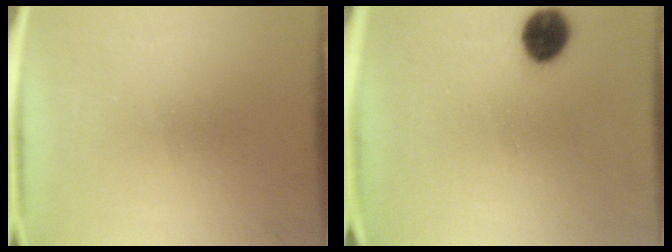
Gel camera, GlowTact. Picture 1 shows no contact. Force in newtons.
{"total": 8.3}